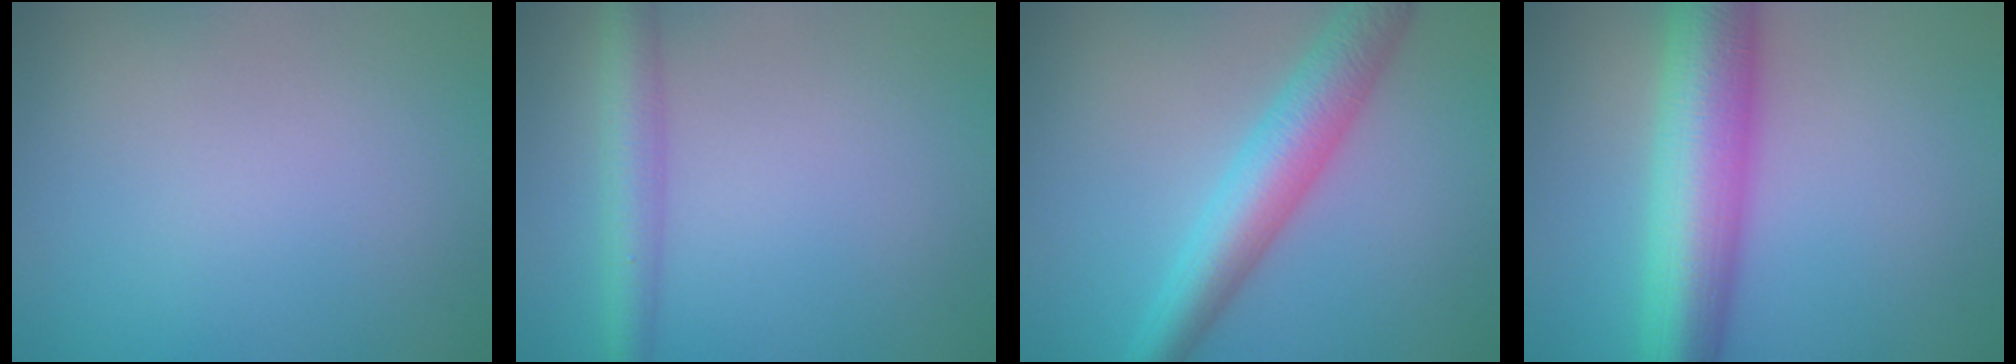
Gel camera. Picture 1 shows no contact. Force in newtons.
{"total": 3.6, "press": 3.6, "slide": 0.1}
{"total": 5.7, "press": 5.7, "slide": 0.1}
{"total": 9.6, "press": 9.6, "slide": 0.1}